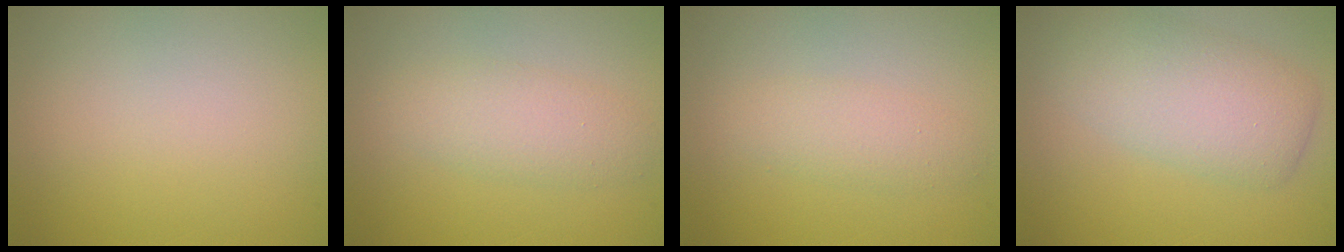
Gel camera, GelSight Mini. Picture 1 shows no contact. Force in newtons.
{"total": 2.7, "press": 2.7, "slide": 0.0}
{"total": 1.9, "press": 1.9, "slide": 0.1}
{"total": 5.3, "press": 5.3, "slide": 0.1}